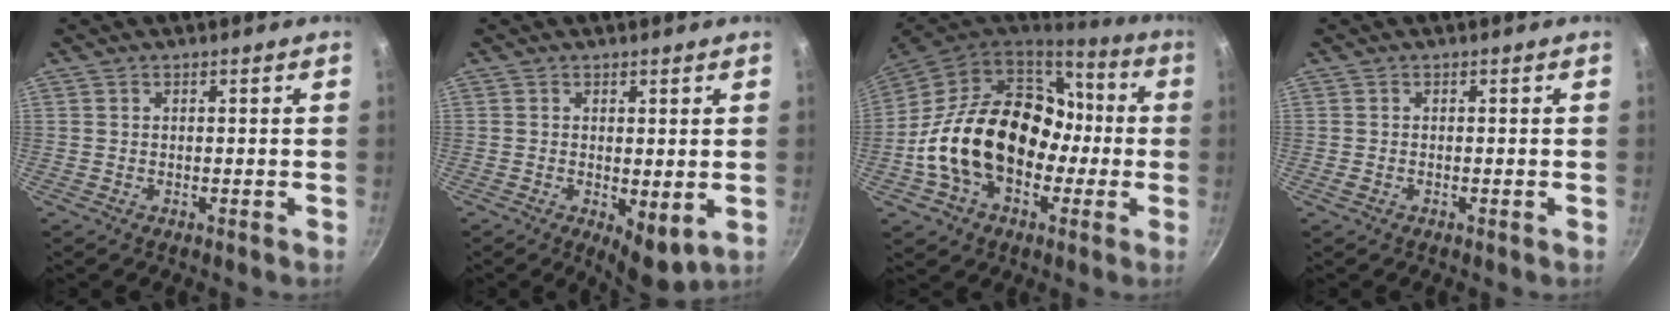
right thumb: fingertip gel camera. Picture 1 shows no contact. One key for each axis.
{"total": 5.6, "fx": -0.2, "fy": 2.5, "fz": 5.0, "tx": -0.064, "ty": -0.016, "tz": 0.004}
{"total": 24.9, "fx": -2.5, "fy": 17.7, "fz": 17.3, "tx": -0.280, "ty": 0.060, "tz": -0.035}
{"total": 0.7, "fx": -0.3, "fy": 0.3, "fz": 0.6, "tx": -0.014, "ty": 0.002, "tz": -0.009}